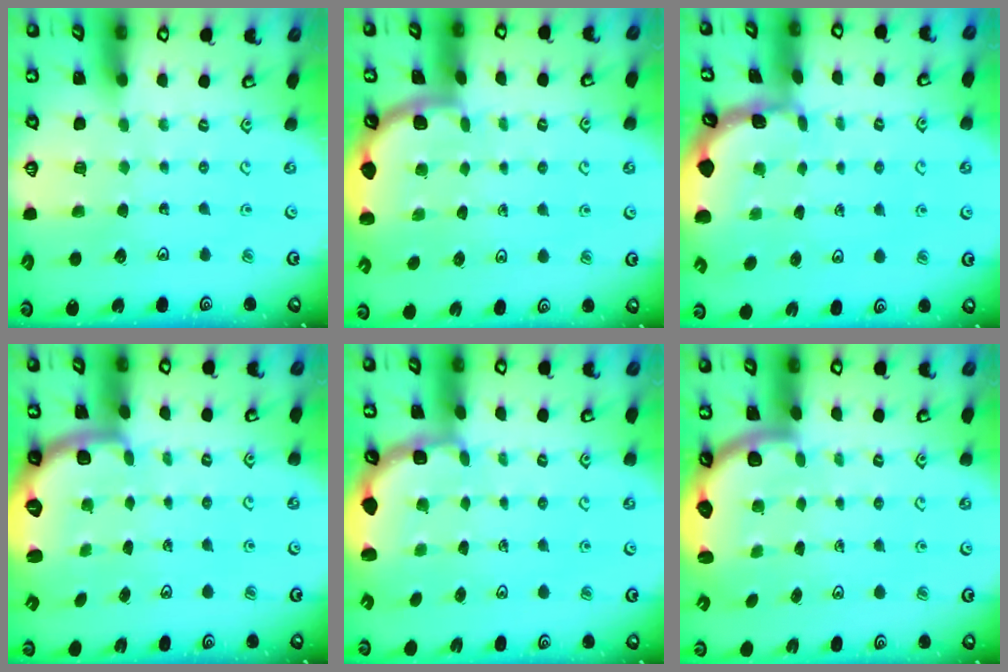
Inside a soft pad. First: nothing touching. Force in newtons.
{"total": 1.8, "press": 1.8, "slide": 0.1}
{"total": 1.3, "press": 1.3, "slide": 0.1}
{"total": 2.1, "press": 1.9, "slide": 1.0}
{"total": 2.8, "press": 2.3, "slide": 1.7}
{"total": 2.8, "press": 2.2, "slide": 1.8}